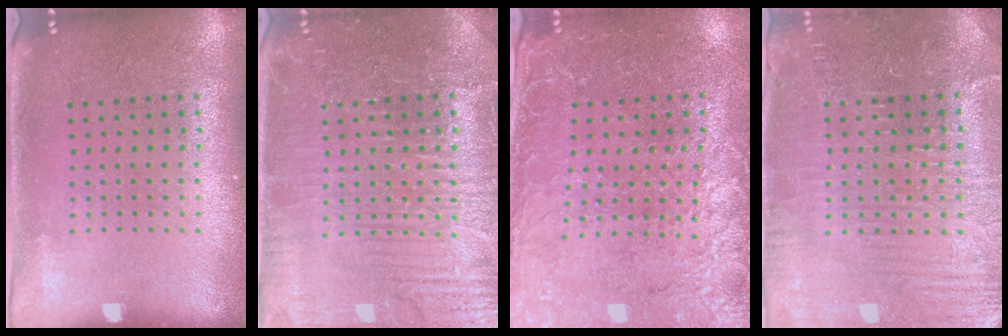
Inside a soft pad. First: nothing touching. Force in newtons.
{"total": 4.7, "press": 4.6, "slide": 1.1}
{"total": 2.9, "press": 2.8, "slide": 0.7}
{"total": 4.0, "press": 3.9, "slide": 0.9}